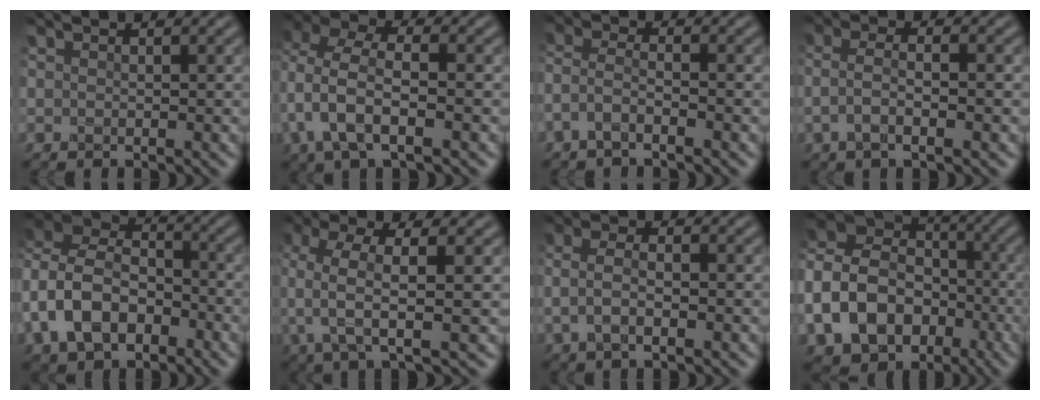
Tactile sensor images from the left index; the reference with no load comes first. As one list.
[{"total": 5.5, "force": [-0.8, 3.2, 4.4], "torque": [-0.104, 0.011, -0.021]}, {"total": 2.4, "force": [-1.8, 0.4, 1.5], "torque": [-0.039, 0.008, -0.046]}, {"total": 3.0, "force": [-0.6, 0.9, 2.7], "torque": [-0.051, 0.006, -0.017]}, {"total": 10.4, "force": [-3.2, 7.5, 6.4], "torque": [-0.143, -0.003, -0.072]}, {"total": 5.6, "force": [0.1, 1.7, 5.3], "torque": [-0.113, 0.004, 0.001]}, {"total": 2.9, "force": [-0.4, 1.2, 2.6], "torque": [-0.058, 0.004, -0.012]}, {"total": 11.4, "force": [-4.1, 8.8, 5.9], "torque": [-0.146, 0.000, -0.079]}]